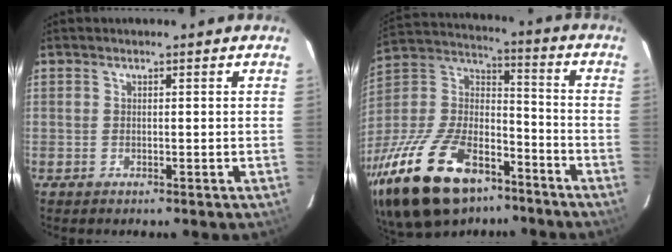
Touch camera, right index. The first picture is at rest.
{"total": 32.8, "force": [-20.5, 16.7, 19.4], "torque": [-0.425, -0.012, -0.331]}